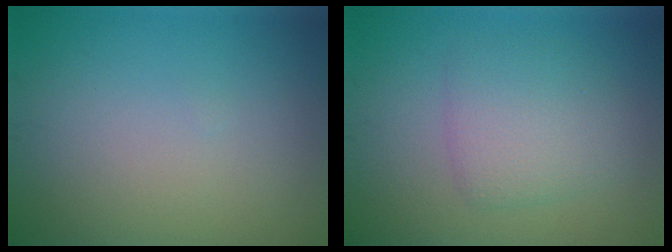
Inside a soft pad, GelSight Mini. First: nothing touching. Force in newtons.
{"total": 3.6, "press": 3.6, "slide": 0.2}